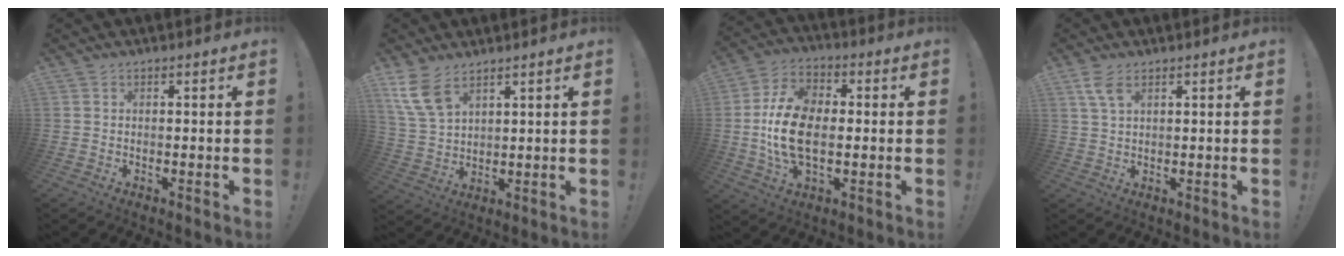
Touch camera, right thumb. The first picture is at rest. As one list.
[{"total": 8.8, "force": [5.9, 4.2, 5.0], "torque": [-0.093, -0.022, 0.118]}, {"total": 15.5, "force": [-1.5, 9.8, 11.9], "torque": [-0.228, 0.004, -0.027]}, {"total": 5.0, "force": [2.7, 2.1, 3.7], "torque": [-0.069, -0.005, 0.050]}]